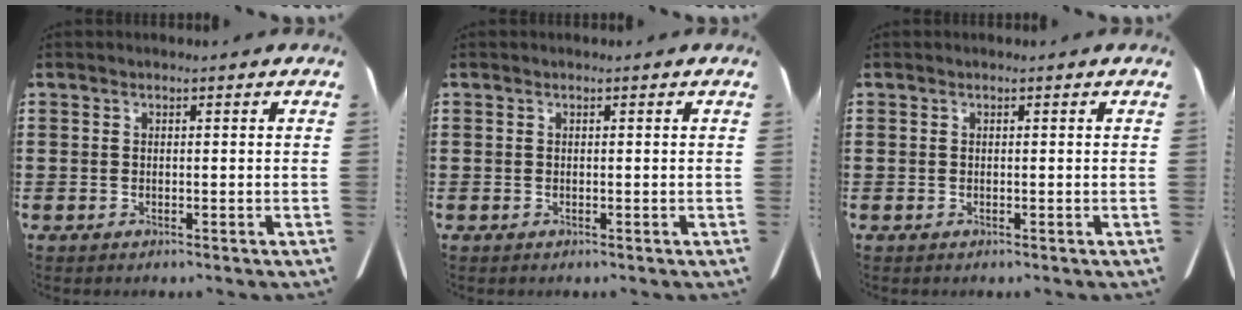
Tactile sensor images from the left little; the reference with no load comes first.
{"total": 0.0}
{"total": 0.0}